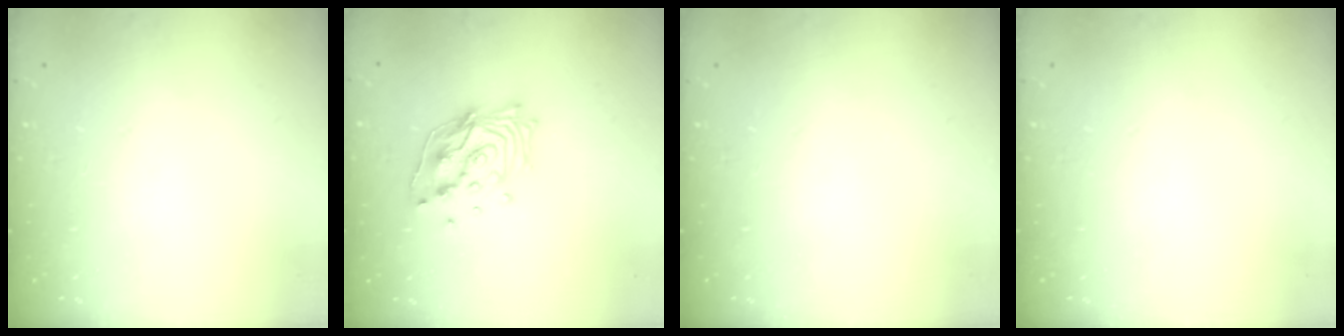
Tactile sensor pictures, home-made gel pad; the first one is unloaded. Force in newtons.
{"total": 15.4, "press": 15.2, "slide": 1.8}
{"total": 0.0}
{"total": 0.0}